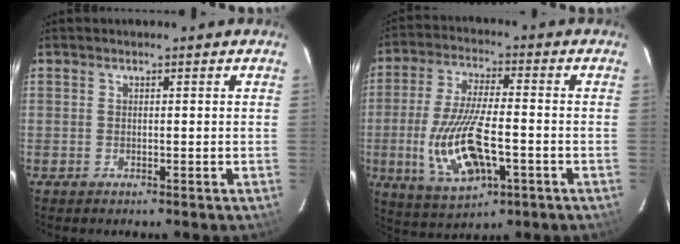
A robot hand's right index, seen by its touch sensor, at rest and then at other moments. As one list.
[{"total": 15.1, "force": [-4.1, 5.7, 13.3], "torque": [-0.277, -0.014, -0.065]}]